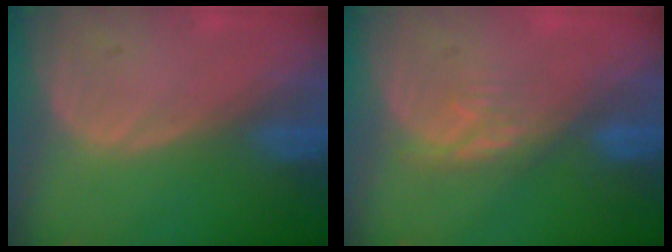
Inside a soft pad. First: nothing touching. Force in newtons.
{"total": 3.8, "press": 3.7, "slide": 0.5}